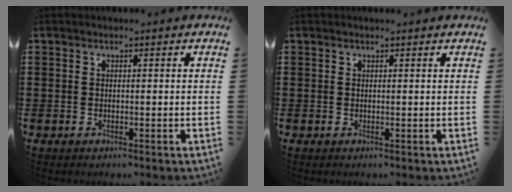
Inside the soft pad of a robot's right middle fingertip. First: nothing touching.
{"total": 0.0}